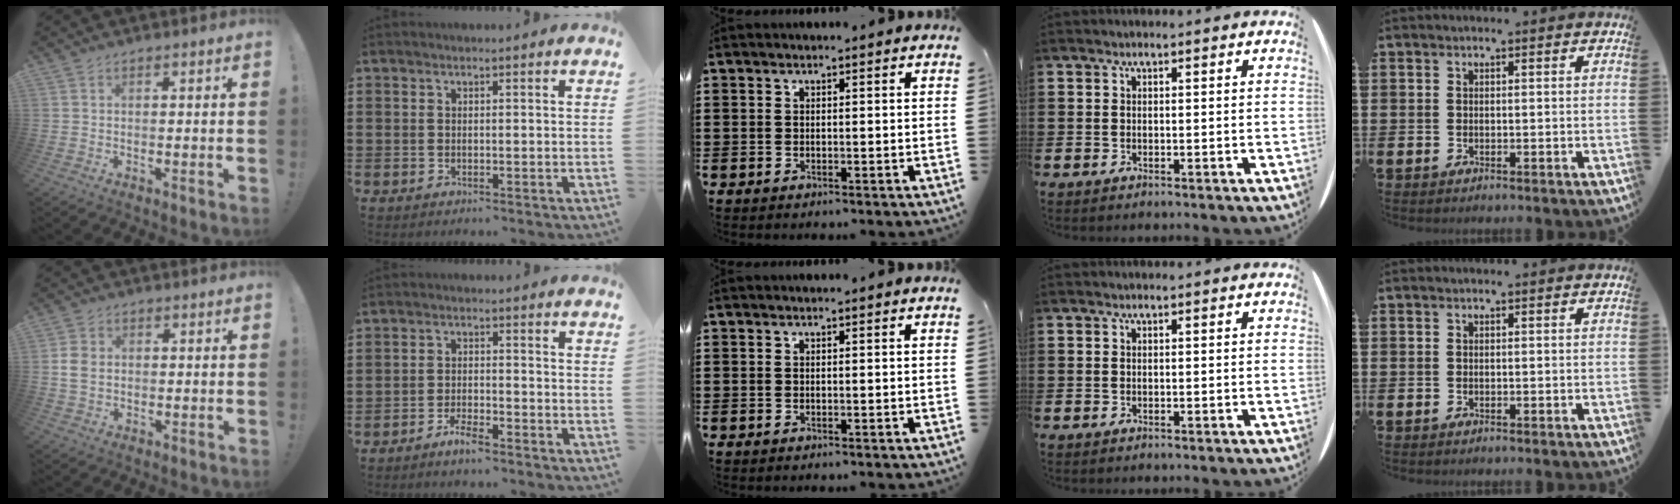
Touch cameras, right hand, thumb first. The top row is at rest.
{"thumb": {"total": 5.1, "force": [0.4, 3.9, 3.2], "torque": [-0.058, 0.002, 0.005]}, "index": {"total": 2.8, "force": [-2.5, 0.7, 1.1], "torque": [-0.029, 0.007, -0.050]}}